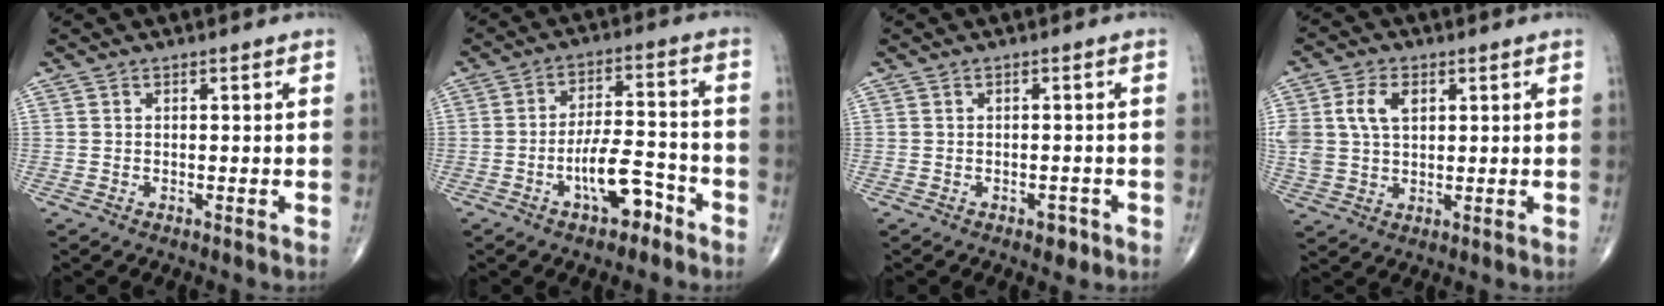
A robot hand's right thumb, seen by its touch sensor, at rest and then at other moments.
{"total": 9.0, "force": [-4.7, 3.7, 6.8], "torque": [-0.107, 0.040, -0.078]}
{"total": 2.1, "force": [-1.1, 1.2, 1.2], "torque": [-0.007, 0.004, -0.012]}
{"total": 9.0, "force": [2.6, 5.9, 6.3], "torque": [-0.130, 0.004, 0.054]}